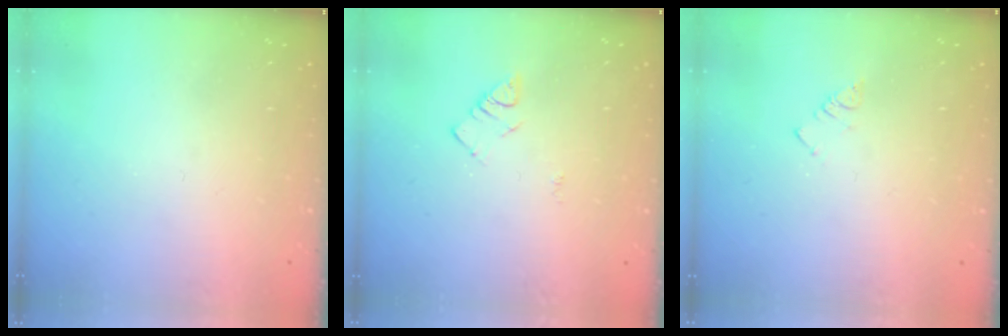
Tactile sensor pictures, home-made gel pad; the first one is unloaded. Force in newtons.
{"total": 3.6, "press": 3.6, "slide": 0.5}
{"total": 3.0, "press": 2.9, "slide": 0.4}